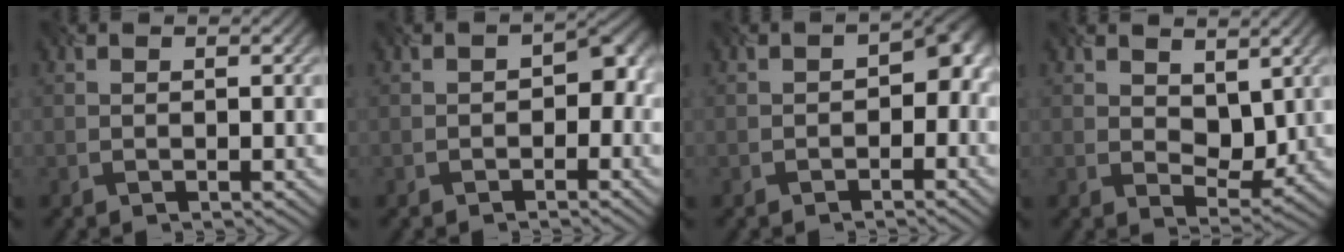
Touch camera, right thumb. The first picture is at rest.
{"total": 3.0, "force": [-1.2, 2.0, 2.0], "torque": [-0.022, 0.005, -0.013]}
{"total": 4.1, "force": [-1.4, 2.6, 2.9], "torque": [-0.030, 0.000, -0.017]}
{"total": 4.5, "force": [1.8, 3.0, 2.8], "torque": [-0.059, -0.006, 0.041]}